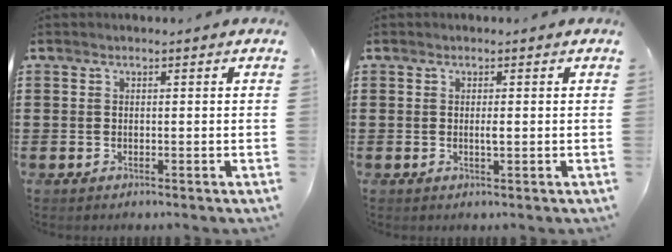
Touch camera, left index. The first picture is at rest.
{"total": 1.2, "force": [0.0, 0.2, 1.1], "torque": [-0.022, -0.003, 0.000]}